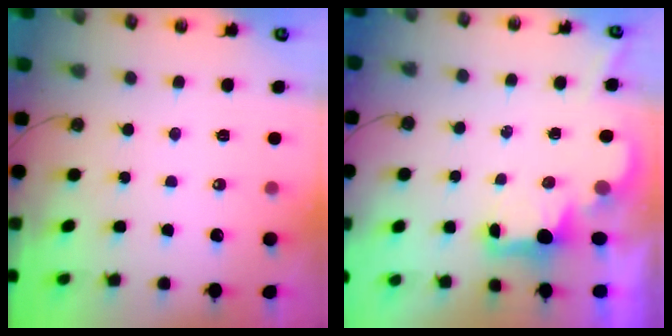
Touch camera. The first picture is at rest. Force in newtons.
{"total": 2.3, "press": 2.2, "slide": 0.7}